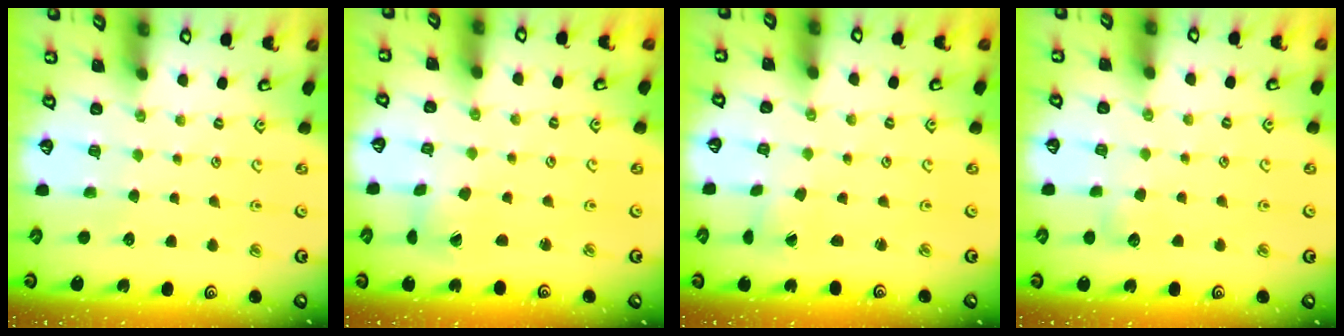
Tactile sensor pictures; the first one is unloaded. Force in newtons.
{"total": 3.5, "press": 3.4, "slide": 0.4}
{"total": 0.5, "press": 0.5, "slide": 0.1}
{"total": 5.6, "press": 5.6, "slide": 0.6}